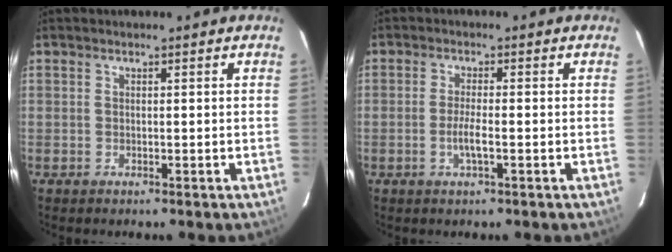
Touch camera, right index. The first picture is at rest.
{"total": 3.0, "force": [-1.1, 0.2, 2.8], "torque": [-0.055, -0.006, -0.020]}